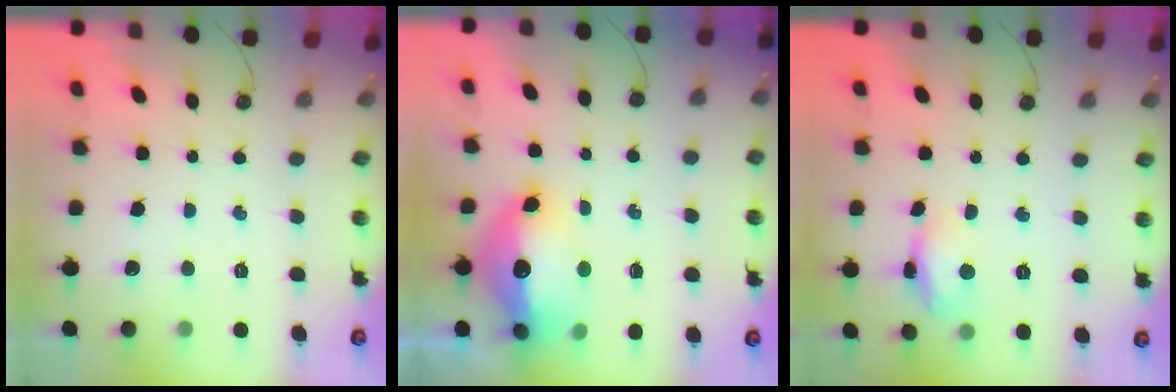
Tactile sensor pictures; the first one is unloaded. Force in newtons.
{"total": 21.4, "press": 17.2, "slide": 12.7}
{"total": 9.7, "press": 9.7, "slide": 0.7}